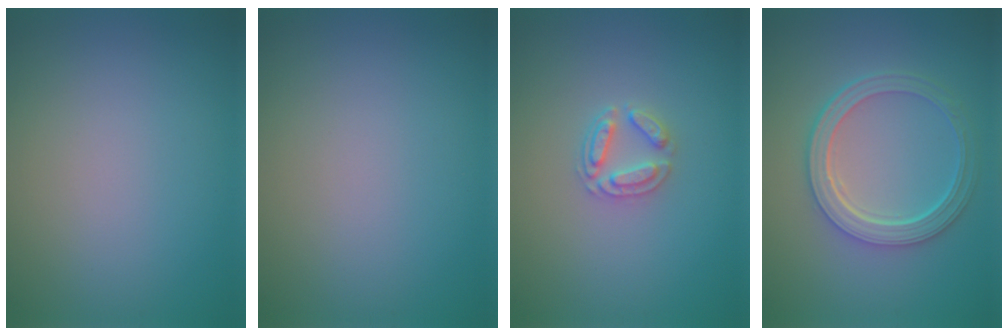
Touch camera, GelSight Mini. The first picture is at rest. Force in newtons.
{"total": 0.0}
{"total": 2.5, "press": 2.5, "slide": 0.4}
{"total": 5.1, "press": 3.8, "slide": 3.4}